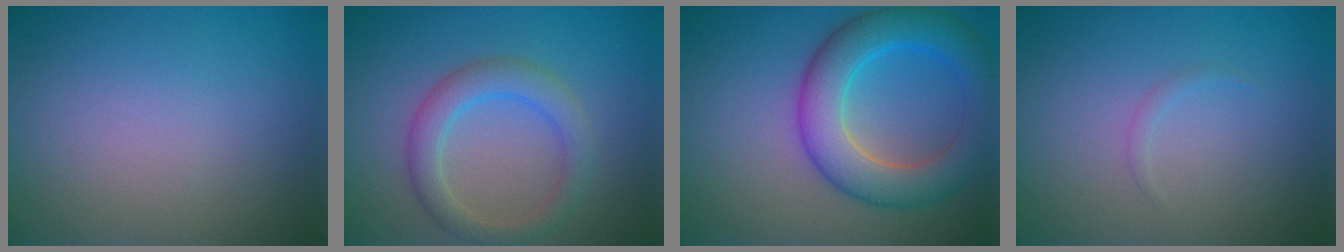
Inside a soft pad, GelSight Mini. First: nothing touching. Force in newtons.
{"total": 3.6, "press": 3.6, "slide": 0.1}
{"total": 7.1, "press": 7.1, "slide": 0.3}
{"total": 0.5, "press": 0.5, "slide": 0.0}